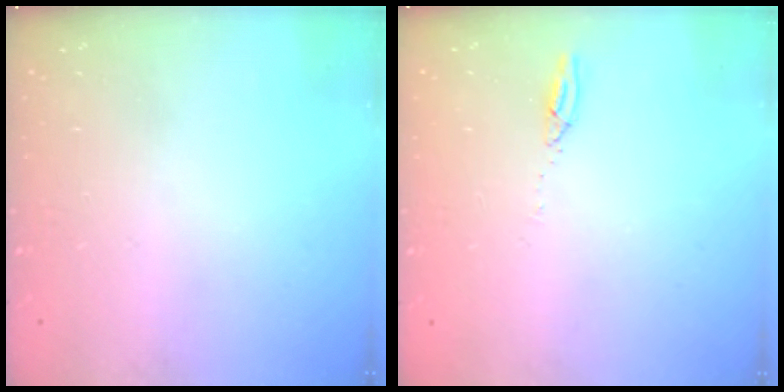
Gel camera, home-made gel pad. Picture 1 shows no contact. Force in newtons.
{"total": 2.7, "press": 2.7, "slide": 0.2}